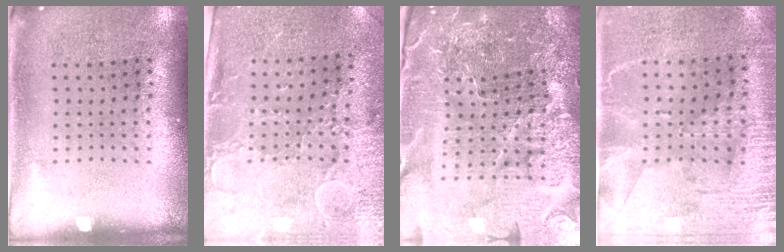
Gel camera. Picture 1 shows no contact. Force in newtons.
{"total": 3.0, "press": 2.6, "slide": 1.5}
{"total": 6.7, "press": 5.9, "slide": 3.1}
{"total": 2.9, "press": 2.6, "slide": 1.4}